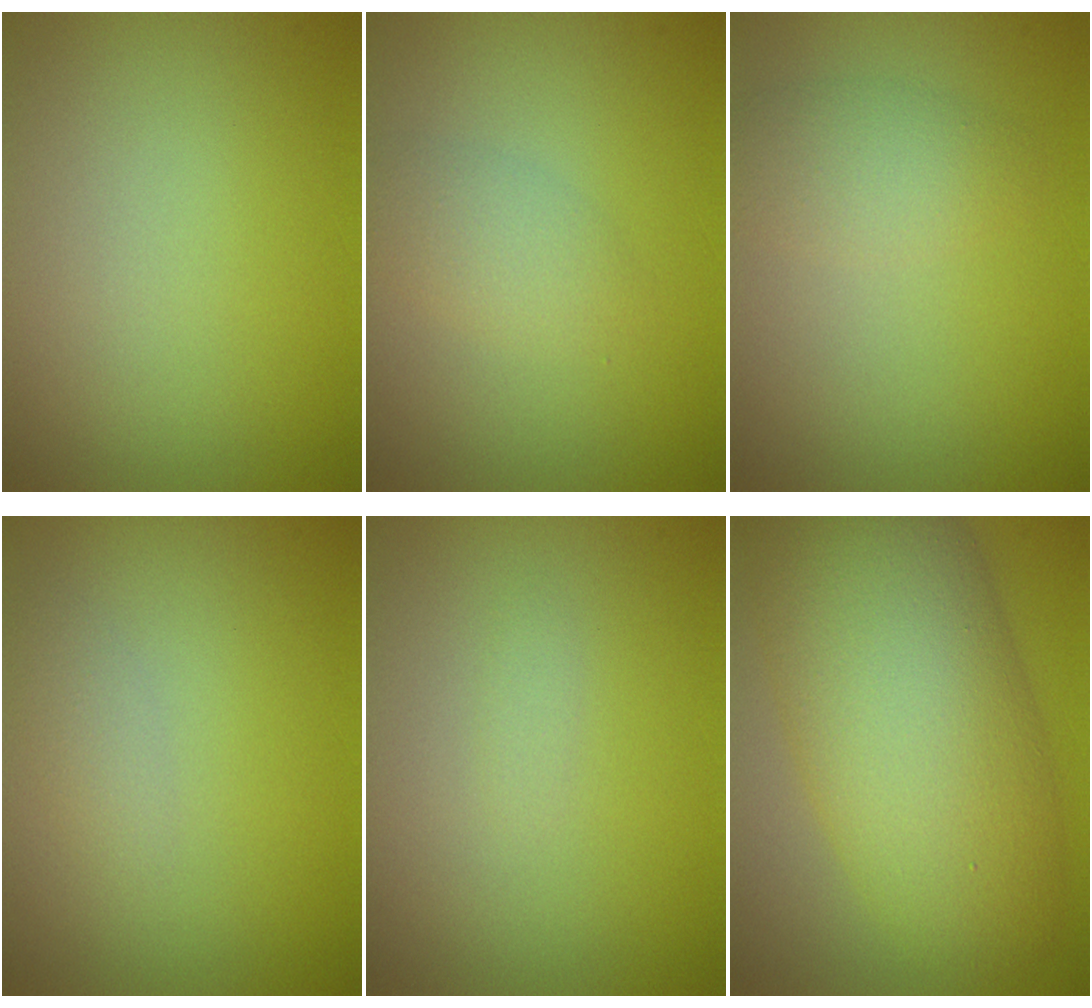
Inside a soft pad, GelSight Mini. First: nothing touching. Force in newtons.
{"total": 1.9, "press": 1.9, "slide": 0.1}
{"total": 2.4, "press": 2.4, "slide": 0.0}
{"total": 1.0, "press": 1.0, "slide": 0.0}
{"total": 0.5, "press": 0.5, "slide": 0.0}
{"total": 11.4, "press": 11.4, "slide": 0.5}